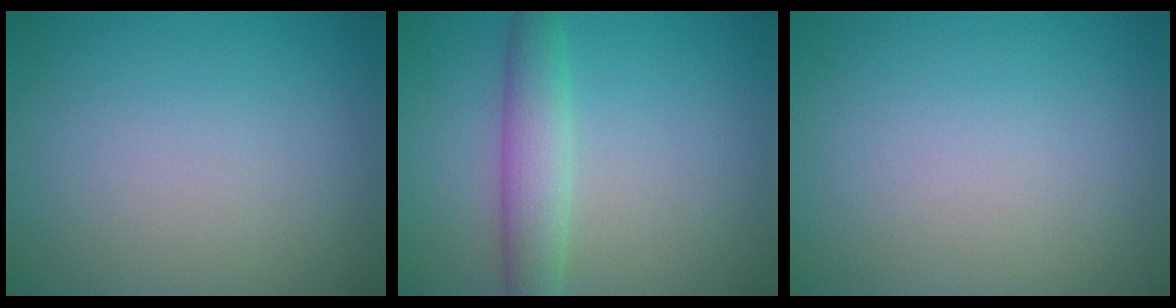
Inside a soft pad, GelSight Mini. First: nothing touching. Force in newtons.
{"total": 3.6, "press": 3.6, "slide": 0.2}
{"total": 0.0}